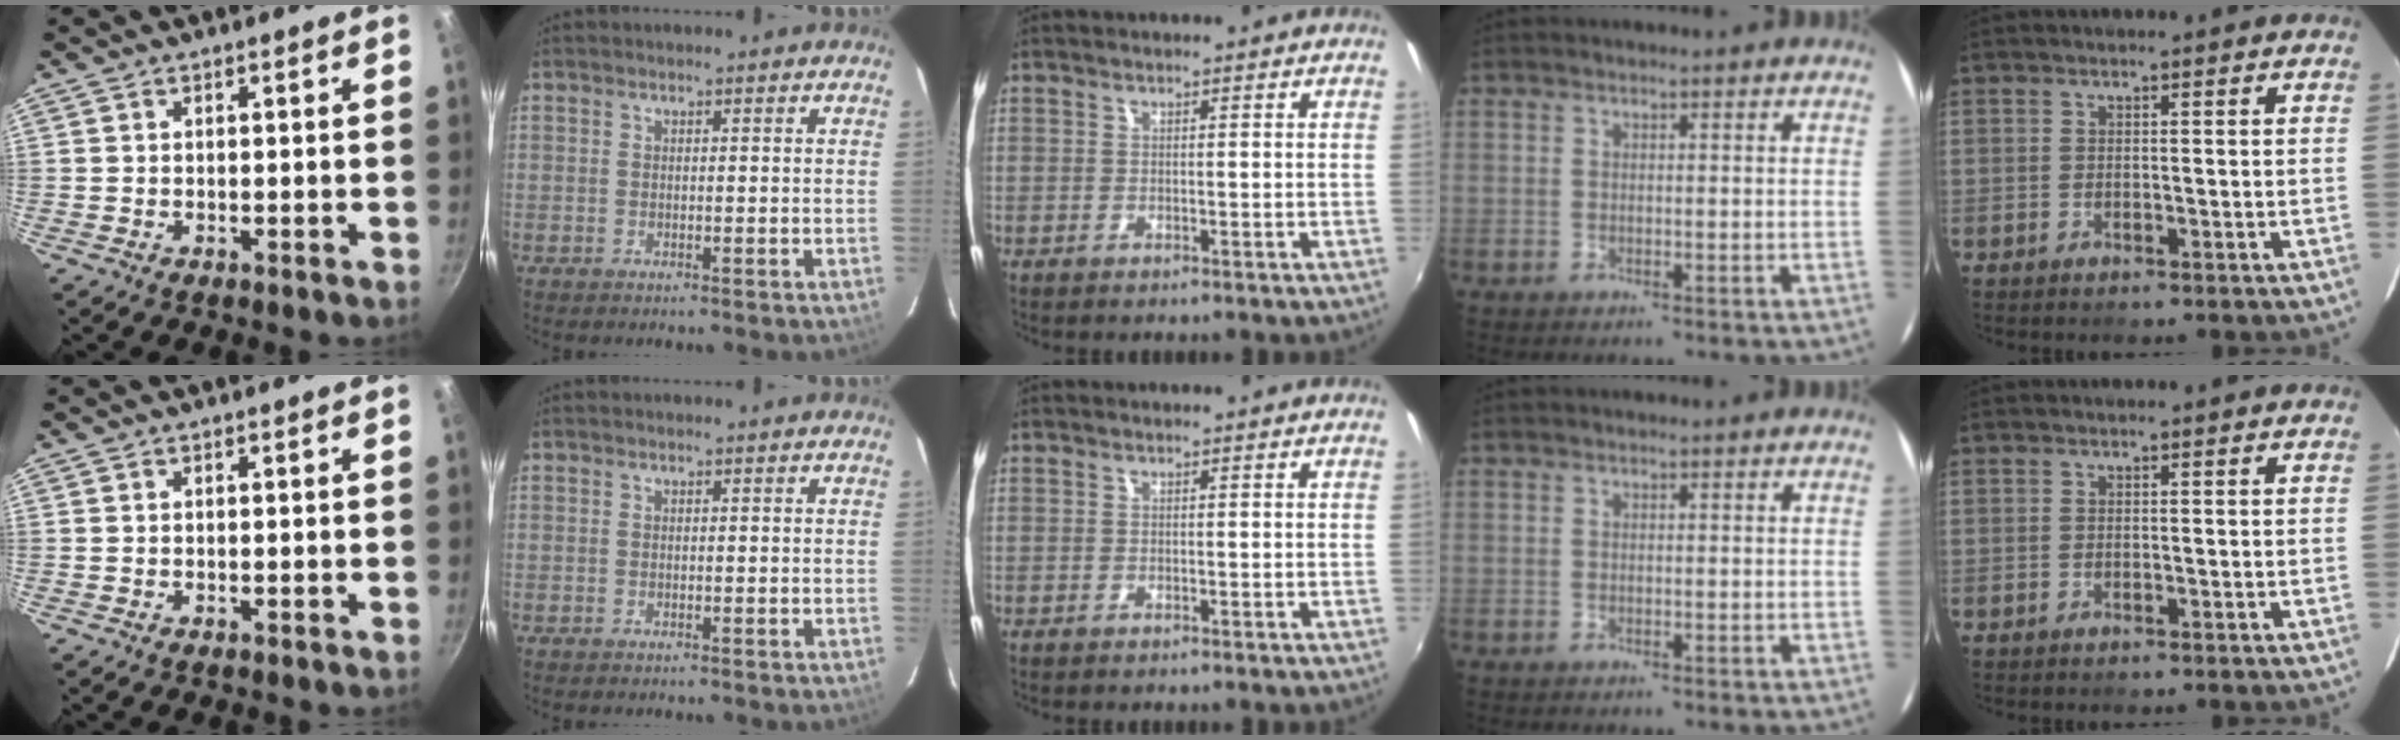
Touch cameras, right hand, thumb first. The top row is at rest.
{}